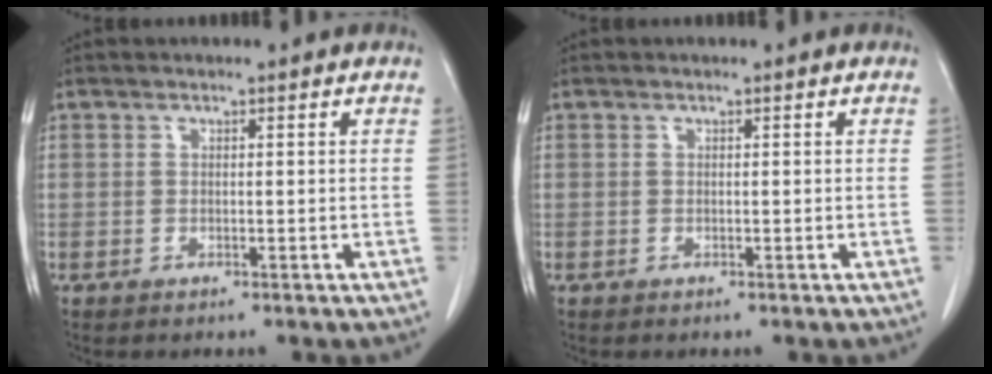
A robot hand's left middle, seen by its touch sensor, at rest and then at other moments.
{"total": 0.0}